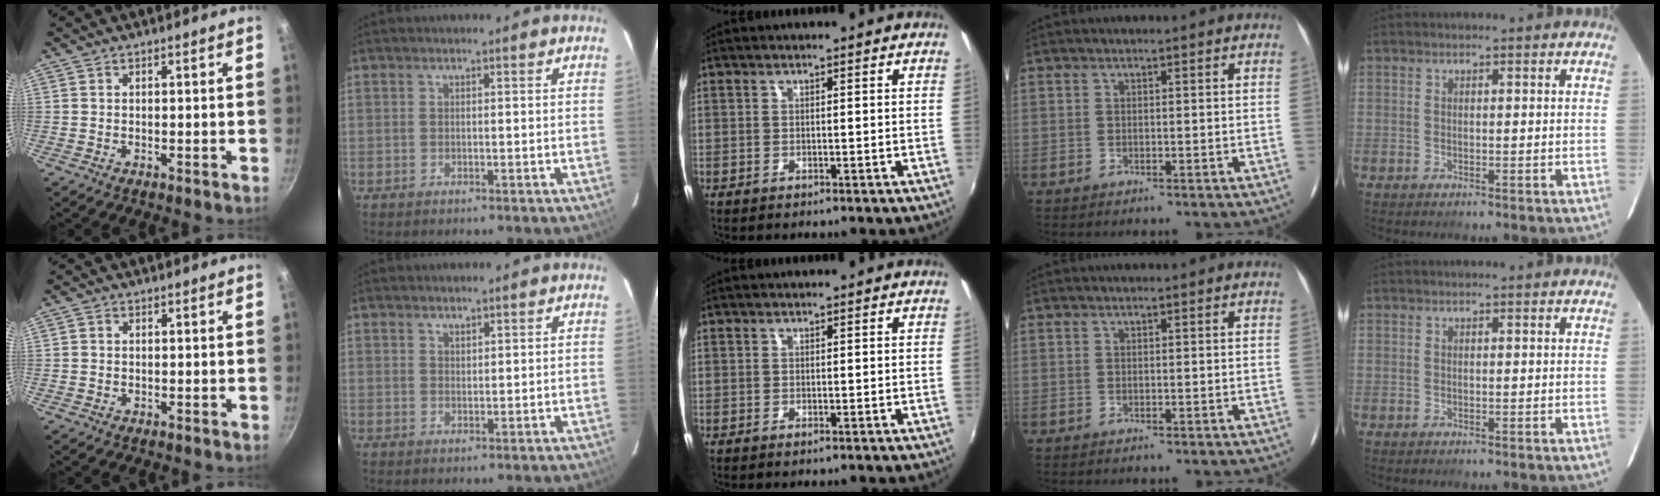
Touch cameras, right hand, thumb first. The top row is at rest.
{"thumb": {"total": 0.8, "force": [0.1, 0.7, 0.3], "torque": [-0.003, 0.003, 0.000]}, "index": {"total": 1.5, "force": [1.3, 0.5, 0.3], "torque": [-0.001, 0.000, 0.024]}}